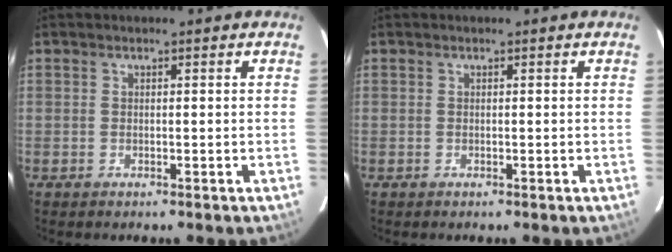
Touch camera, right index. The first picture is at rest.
{"total": 0.0}